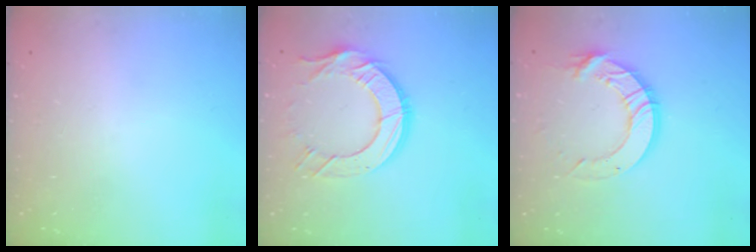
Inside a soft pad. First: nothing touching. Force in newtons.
{"total": 12.8, "press": 12.7, "slide": 1.1}
{"total": 11.6, "press": 11.6, "slide": 1.2}